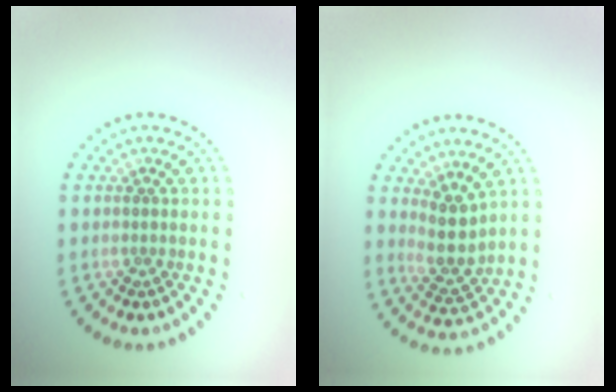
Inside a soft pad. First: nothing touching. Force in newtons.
{"total": 2.9, "press": 2.3, "slide": 1.7}